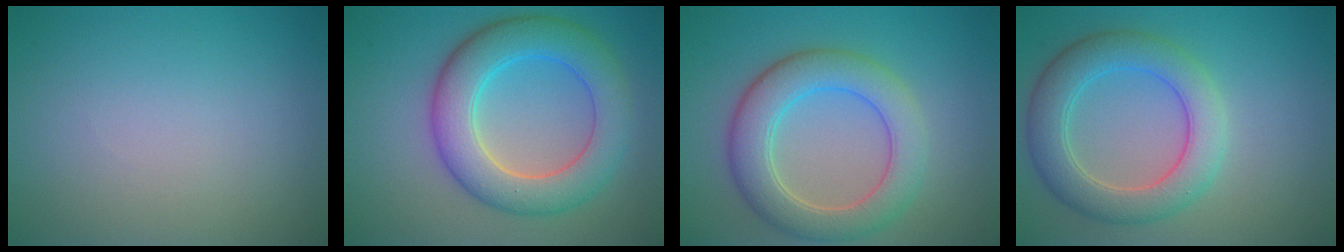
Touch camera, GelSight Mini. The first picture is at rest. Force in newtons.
{"total": 7.5, "press": 7.5, "slide": 0.5}
{"total": 6.2, "press": 6.2, "slide": 0.7}
{"total": 5.7, "press": 5.7, "slide": 0.2}